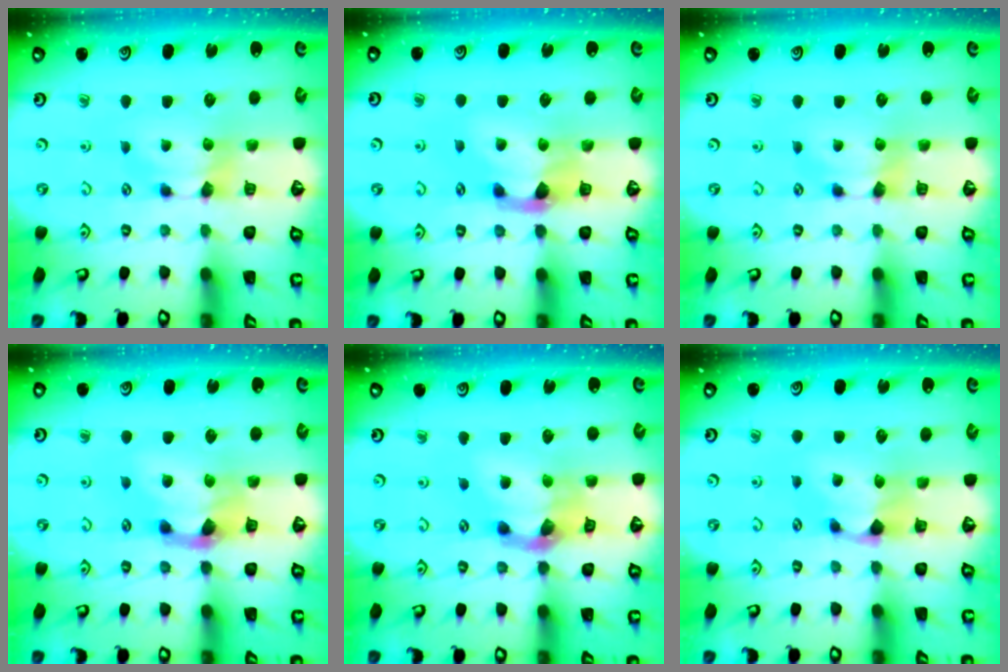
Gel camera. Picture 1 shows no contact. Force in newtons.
{"total": 2.9, "press": 2.6, "slide": 1.5}
{"total": 0.0}
{"total": 4.2, "press": 3.8, "slide": 1.8}
{"total": 5.5, "press": 4.9, "slide": 2.4}
{"total": 1.0, "press": 0.2, "slide": 0.9}